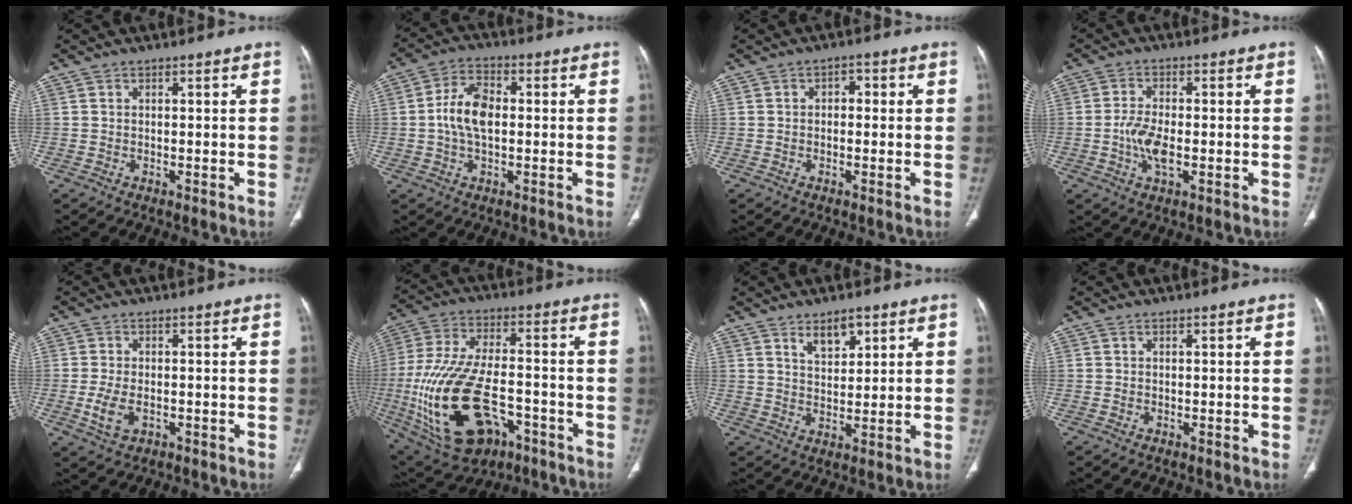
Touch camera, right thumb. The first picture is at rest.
{"total": 8.1, "force": [0.0, 4.7, 6.6], "torque": [-0.124, 0.015, -0.007]}
{"total": 2.2, "force": [0.1, 1.6, 1.5], "torque": [-0.004, 0.007, -0.007]}
{"total": 6.0, "force": [-1.2, 2.7, 5.3], "torque": [-0.112, 0.003, -0.023]}
{"total": 4.7, "force": [-1.2, 2.7, 3.6], "torque": [-0.079, -0.003, -0.018]}
{"total": 24.9, "force": [-8.2, 13.6, 19.2], "torque": [-0.419, 0.014, -0.122]}
{"total": 5.4, "force": [3.2, 2.7, 3.4], "torque": [-0.038, -0.023, 0.057]}
{"total": 0.0}